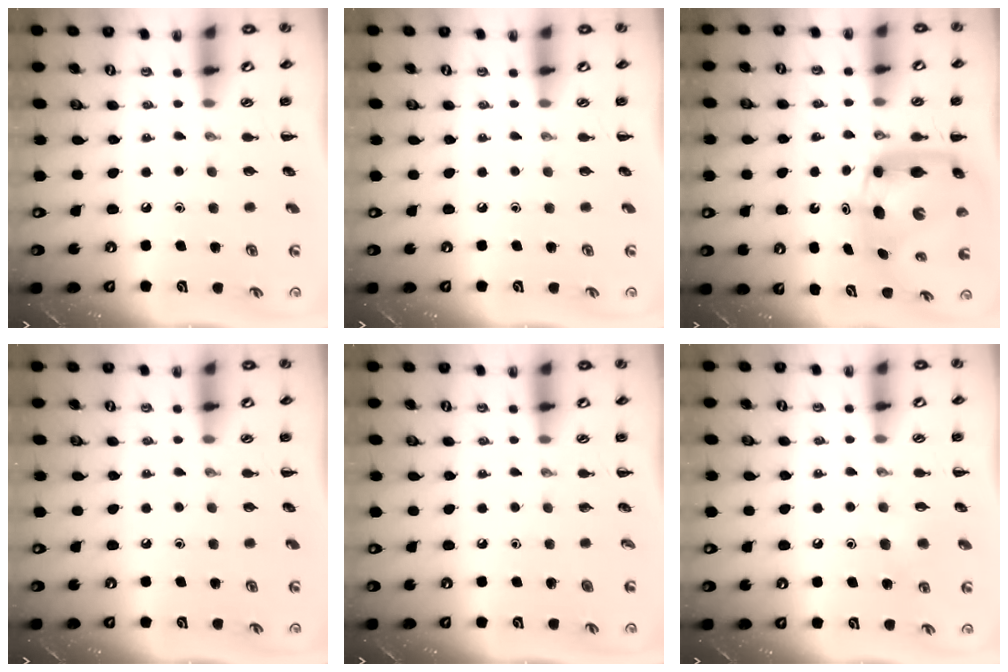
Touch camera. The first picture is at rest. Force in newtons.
{"total": 0.0}
{"total": 8.9, "press": 8.6, "slide": 2.4}
{"total": 0.0}
{"total": 0.0}
{"total": 5.2, "press": 4.9, "slide": 1.6}